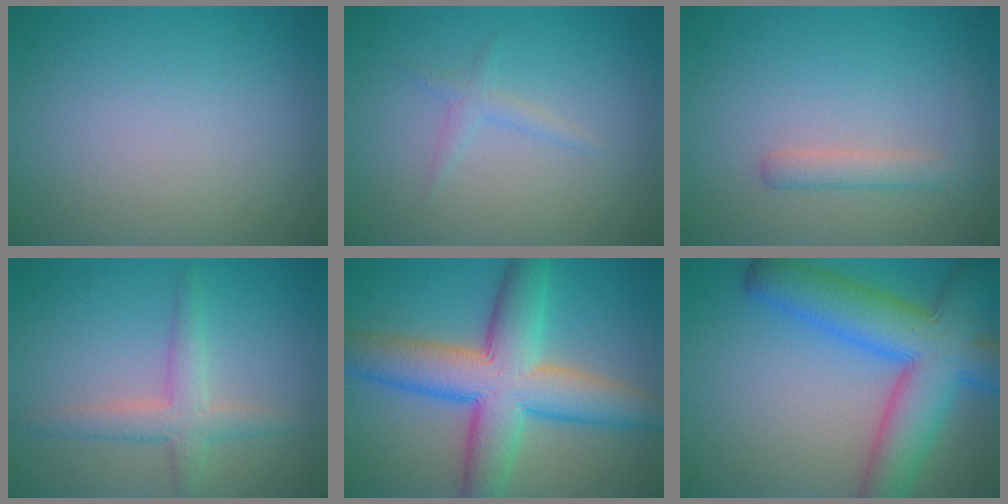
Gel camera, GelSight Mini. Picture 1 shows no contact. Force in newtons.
{"total": 1.2, "press": 1.2, "slide": 0.1}
{"total": 1.8, "press": 1.8, "slide": 0.1}
{"total": 3.1, "press": 3.1, "slide": 0.1}
{"total": 9.9, "press": 9.9, "slide": 0.4}
{"total": 10.4, "press": 10.4, "slide": 0.4}